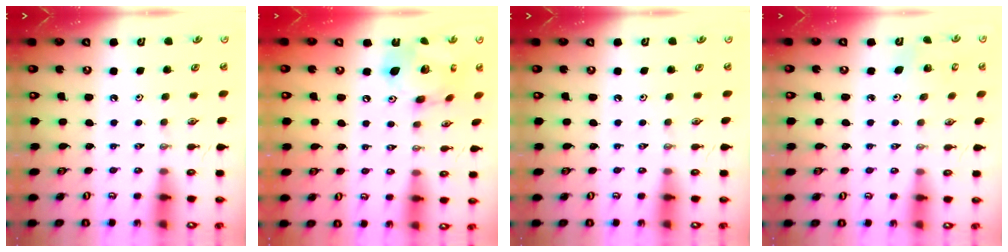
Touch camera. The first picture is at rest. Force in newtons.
{"total": 16.8, "press": 16.7, "slide": 1.8}
{"total": 0.0}
{"total": 3.2, "press": 3.2, "slide": 0.2}